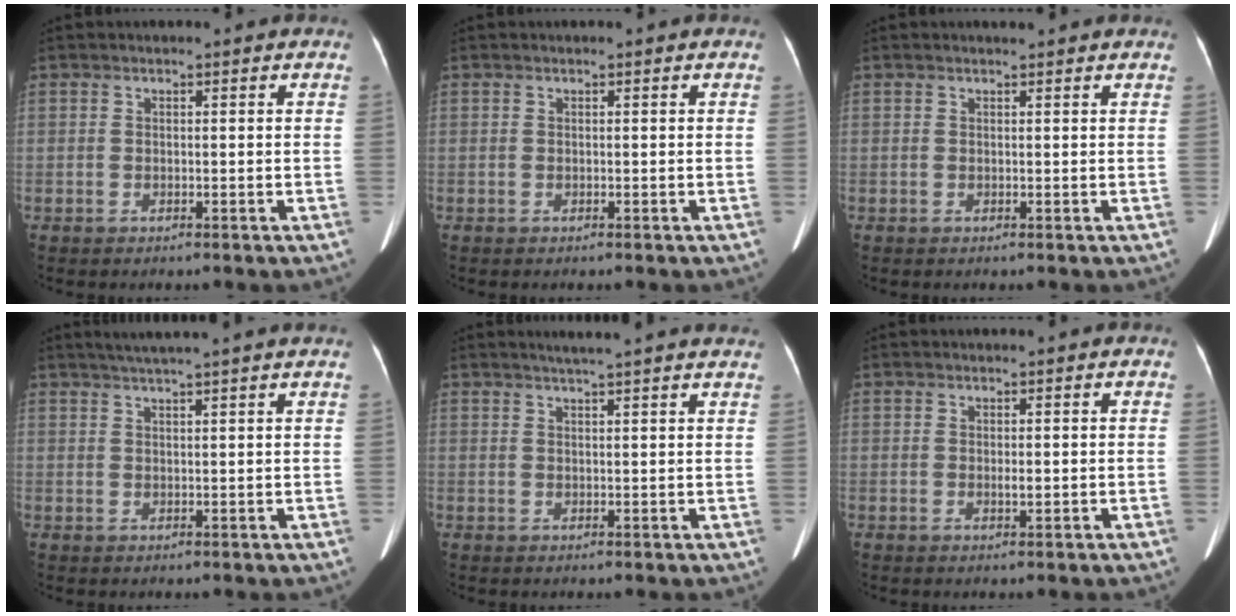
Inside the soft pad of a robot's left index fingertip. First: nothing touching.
{"total": 0.0}
{"total": 1.4, "force": [1.3, 0.2, 0.5], "torque": [-0.011, 0.009, 0.018]}
{"total": 6.9, "force": [5.8, -1.1, 3.6], "torque": [-0.055, 0.027, 0.078]}
{"total": 9.3, "force": [8.2, -0.1, 4.5], "torque": [-0.062, 0.022, 0.088]}
{"total": 0.8, "force": [0.1, 0.2, 0.8], "torque": [-0.015, -0.002, 0.002]}